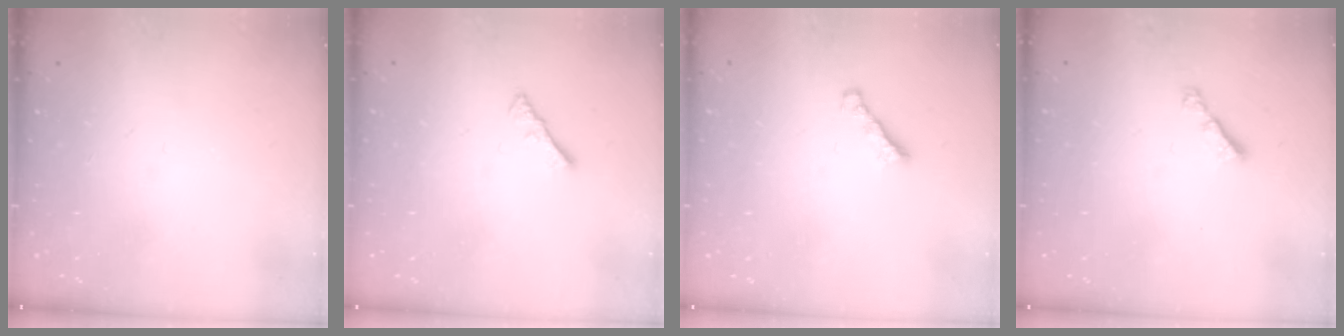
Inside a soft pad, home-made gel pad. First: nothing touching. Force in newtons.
{"total": 1.1, "press": 1.1, "slide": 0.4}
{"total": 1.8, "press": 1.7, "slide": 0.6}
{"total": 2.8, "press": 2.8, "slide": 0.7}